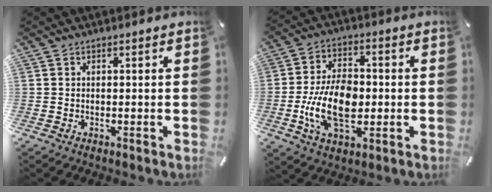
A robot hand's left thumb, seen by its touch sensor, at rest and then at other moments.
{"total": 13.8, "force": [-2.4, 8.7, 10.4], "torque": [-0.220, 0.001, -0.043]}